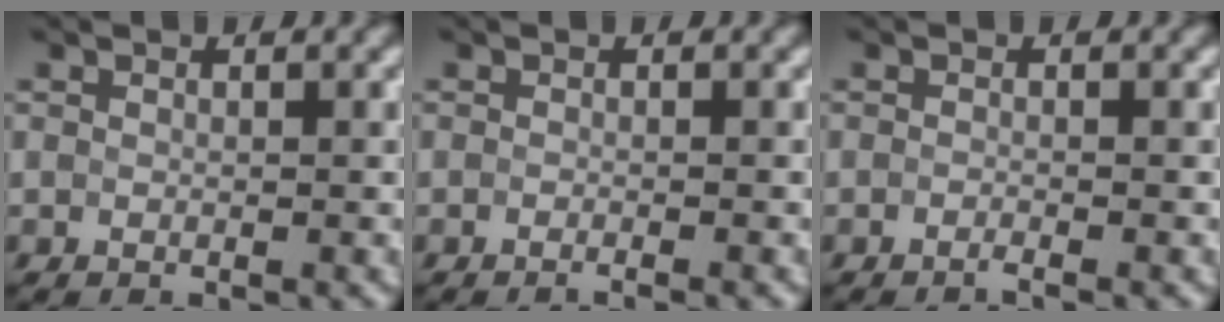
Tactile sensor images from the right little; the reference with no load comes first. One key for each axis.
{"total": 1.3, "fx": -1.0, "fy": 0.4, "fz": 0.7, "tx": 0.009, "ty": -0.005, "tz": -0.023}
{"total": 1.2, "fx": -1.2, "fy": -0.2, "fz": -0.1, "tx": 0.004, "ty": -0.006, "tz": -0.022}